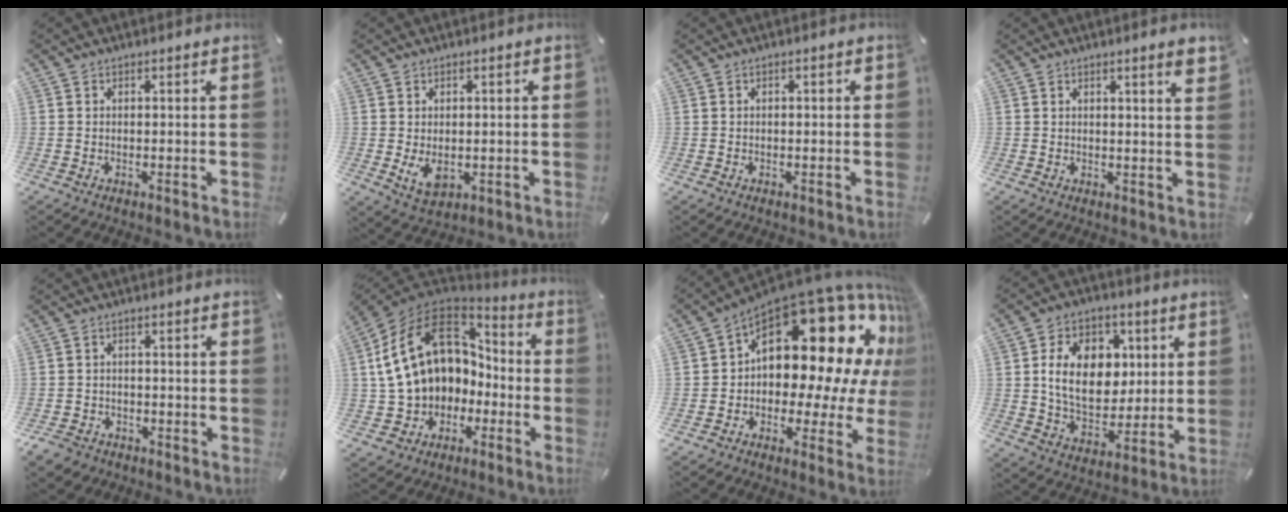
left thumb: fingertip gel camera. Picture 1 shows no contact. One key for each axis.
{"total": 5.0, "fx": -0.6, "fy": 3.3, "fz": 3.7, "tx": -0.076, "ty": -0.011, "tz": -0.017}
{"total": 0.8, "fx": -0.2, "fy": 0.3, "fz": 0.7, "tx": -0.012, "ty": 0.001, "tz": -0.005}
{"total": 3.7, "fx": 2.0, "fy": 0.2, "fz": 3.1, "tx": -0.055, "ty": -0.006, "tz": 0.033}
{"total": 4.0, "fx": -2.9, "fy": 2.6, "fz": 1.0, "tx": -0.027, "ty": 0.013, "tz": -0.058}
{"total": 18.6, "fx": 2.6, "fy": 14.7, "fz": 11.1, "tx": -0.227, "ty": 0.002, "tz": 0.055}
{"total": 26.4, "fx": 8.5, "fy": 14.4, "fz": 20.3, "tx": -0.285, "ty": -0.079, "tz": 0.157}
{"total": 15.1, "fx": 2.7, "fy": 11.1, "fz": 9.9, "tx": -0.175, "ty": 0.008, "tz": 0.047}